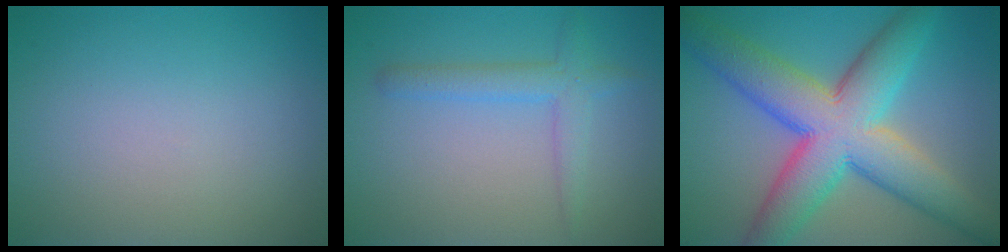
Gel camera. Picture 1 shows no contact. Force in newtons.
{"total": 2.7, "press": 2.7, "slide": 0.2}
{"total": 11.1, "press": 11.1, "slide": 0.3}